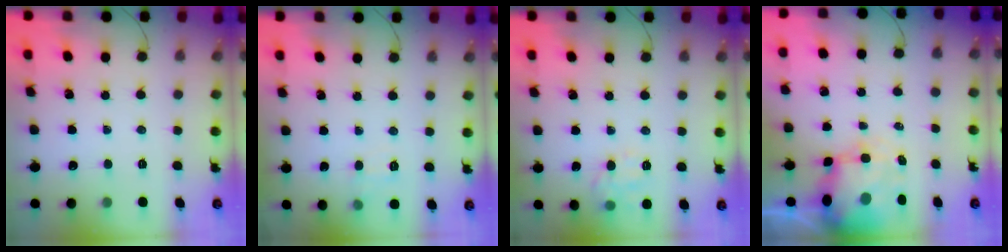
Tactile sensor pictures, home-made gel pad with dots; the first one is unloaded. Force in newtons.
{"total": 5.6, "press": 5.3, "slide": 1.8}
{"total": 9.5, "press": 9.4, "slide": 0.9}
{"total": 8.6, "press": 8.3, "slide": 1.9}